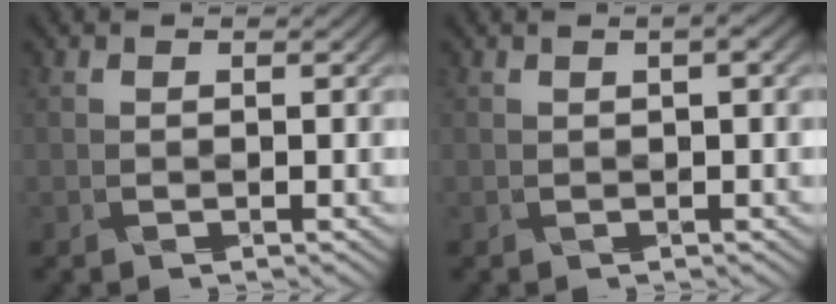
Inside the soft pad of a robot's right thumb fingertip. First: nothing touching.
{"total": 1.7, "force": [0.2, 0.5, 1.6], "torque": [-0.035, 0.000, 0.006]}